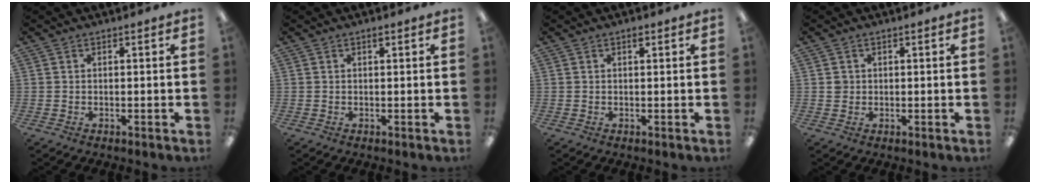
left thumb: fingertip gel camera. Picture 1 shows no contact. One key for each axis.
{"total": 0.7, "fx": 0.5, "fy": 0.2, "fz": 0.5, "tx": -0.011, "ty": 0.002, "tz": 0.008}
{"total": 1.0, "fx": 0.6, "fy": 0.4, "fz": 0.7, "tx": -0.008, "ty": 0.000, "tz": 0.009}
{"total": 1.5, "fx": 0.3, "fy": 1.5, "fz": 0.2, "tx": 0.004, "ty": 0.002, "tz": 0.002}